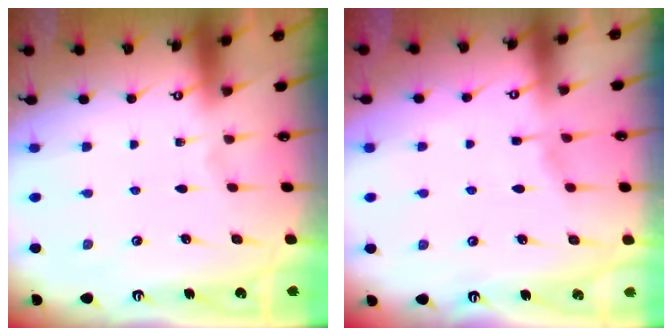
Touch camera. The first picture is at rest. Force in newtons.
{"total": 1.7, "press": 1.7, "slide": 0.3}